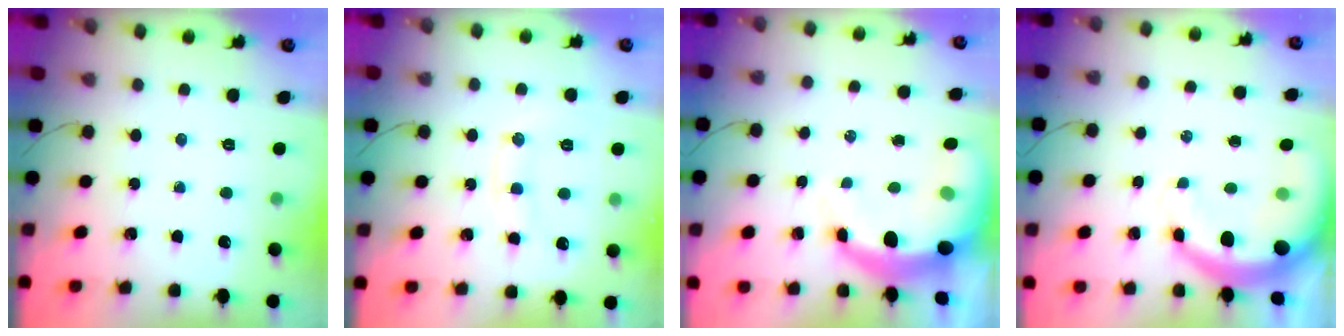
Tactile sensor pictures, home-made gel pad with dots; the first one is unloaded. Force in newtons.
{"total": 10.6, "press": 10.6, "slide": 0.9}
{"total": 9.4, "press": 9.2, "slide": 2.3}
{"total": 9.5, "press": 9.3, "slide": 2.0}